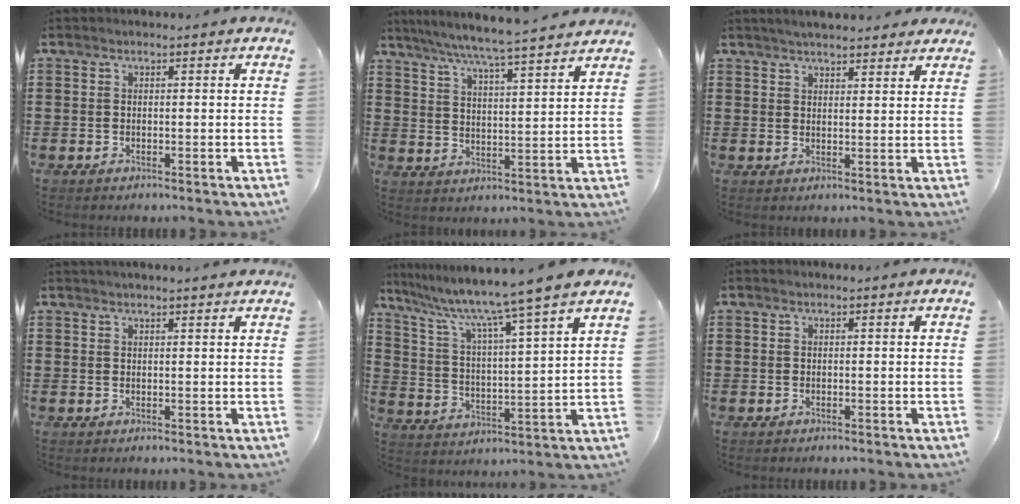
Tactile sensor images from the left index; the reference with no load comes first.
{"total": 5.8, "force": [5.1, -0.8, 2.6], "torque": [-0.070, -0.038, 0.084]}
{"total": 3.1, "force": [3.0, 0.3, 0.9], "torque": [-0.024, -0.002, 0.055]}
{"total": 1.1, "force": [1.0, -0.2, 0.4], "torque": [-0.008, -0.001, 0.020]}
{"total": 8.4, "force": [6.9, -1.4, 4.7], "torque": [-0.121, -0.056, 0.105]}
{"total": 0.0}